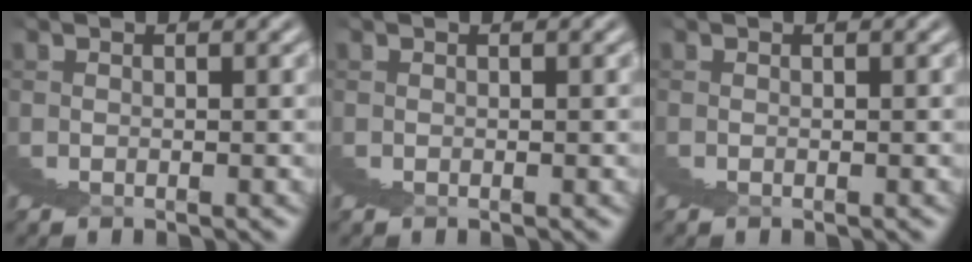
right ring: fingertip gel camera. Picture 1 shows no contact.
{"total": 0.0}
{"total": 0.5, "force": [-0.1, -0.4, -0.3], "torque": [0.007, 0.000, -0.002]}